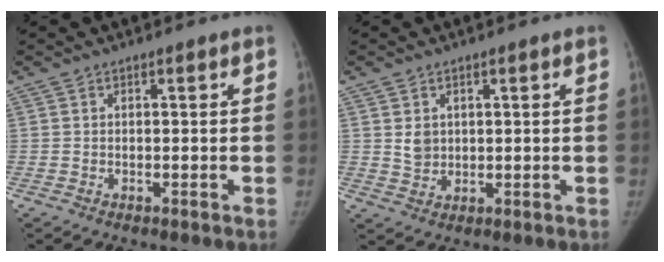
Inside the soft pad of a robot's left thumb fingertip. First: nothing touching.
{"total": 3.1, "force": [0.9, 2.6, 1.4], "torque": [-0.009, -0.016, 0.025]}